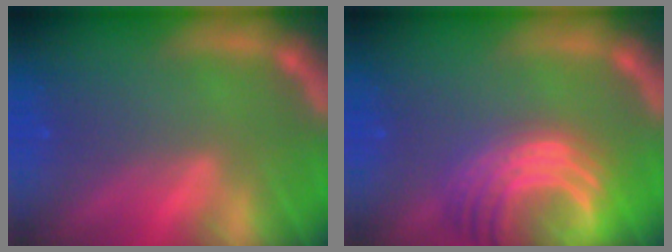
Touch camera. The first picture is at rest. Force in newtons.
{"total": 10.0}